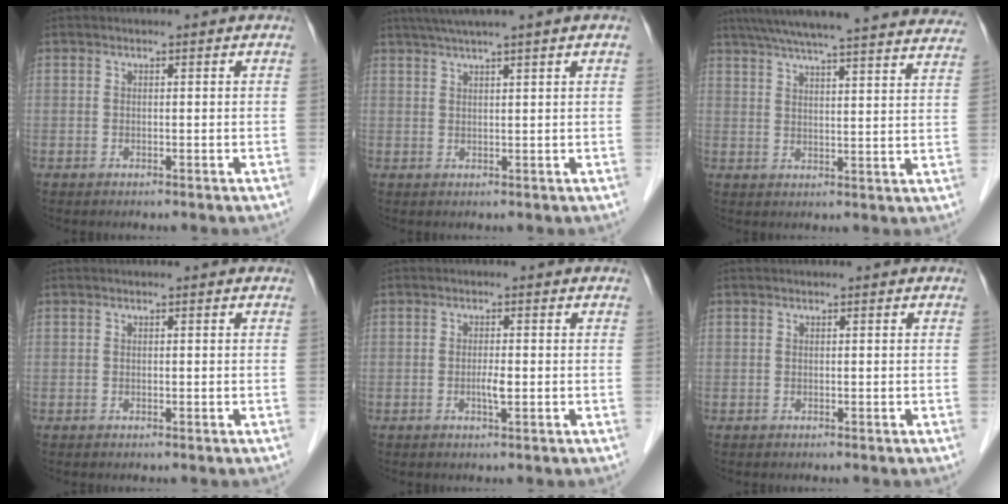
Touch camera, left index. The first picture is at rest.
{"total": 6.1, "force": [4.5, -1.1, 4.0], "torque": [-0.064, 0.029, 0.076]}
{"total": 31.1, "force": [28.3, 2.0, 12.7], "torque": [-0.208, -0.031, 0.348]}
{"total": 0.0}
{"total": 1.8, "force": [-0.4, 0.2, 1.7], "torque": [-0.032, -0.001, -0.008]}
{"total": 0.0}